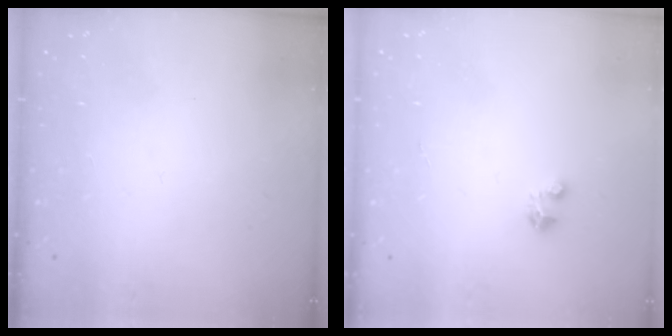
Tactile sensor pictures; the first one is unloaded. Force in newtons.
{"total": 2.1, "press": 2.1, "slide": 0.1}